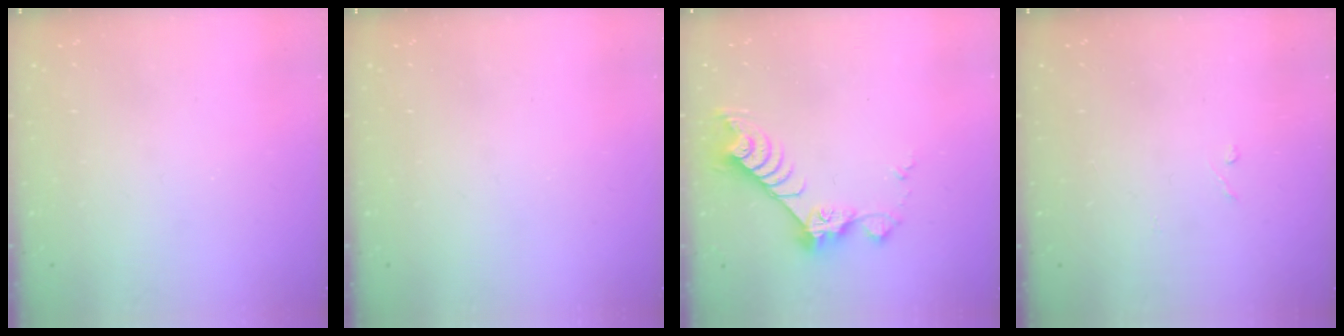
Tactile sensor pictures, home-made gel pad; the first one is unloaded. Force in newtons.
{"total": 0.0}
{"total": 9.5, "press": 9.5, "slide": 0.5}
{"total": 3.1, "press": 3.0, "slide": 0.4}